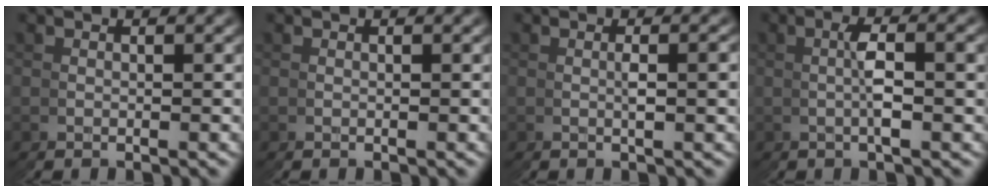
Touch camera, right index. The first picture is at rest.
{"total": 0.0}
{"total": 1.6, "force": [0.0, -0.6, 1.5], "torque": [-0.024, 0.009, 0.000]}
{"total": 2.7, "force": [0.2, -0.6, 2.6], "torque": [-0.042, 0.015, 0.000]}